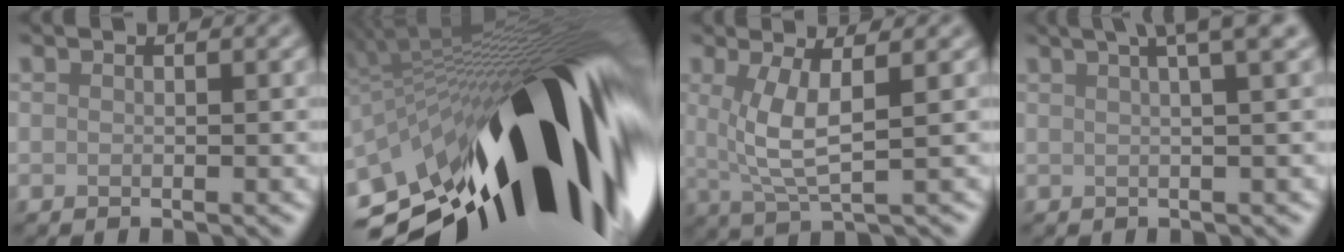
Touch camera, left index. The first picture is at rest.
{"total": 20.7, "force": [-4.9, 8.2, 18.4], "torque": [-0.278, -0.040, -0.096]}
{"total": 4.5, "force": [0.8, 1.2, 4.3], "torque": [-0.089, -0.003, 0.019]}
{"total": 6.5, "force": [3.8, 1.9, 4.9], "torque": [-0.040, 0.037, 0.021]}